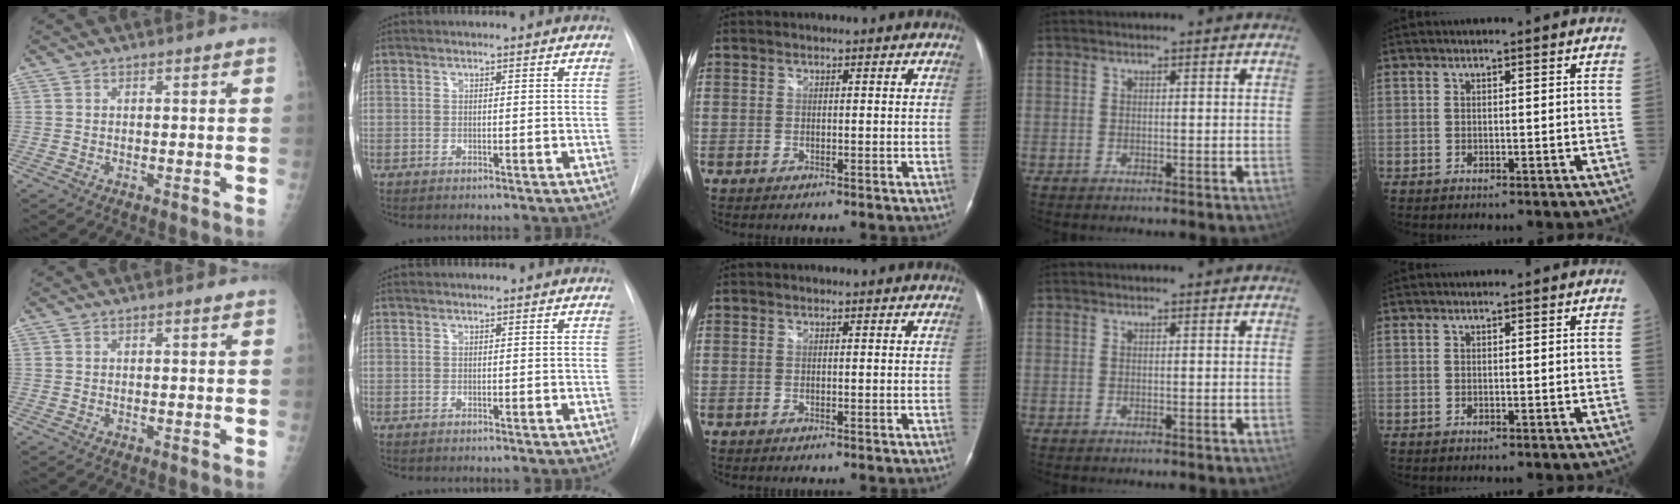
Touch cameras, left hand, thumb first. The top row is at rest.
{}